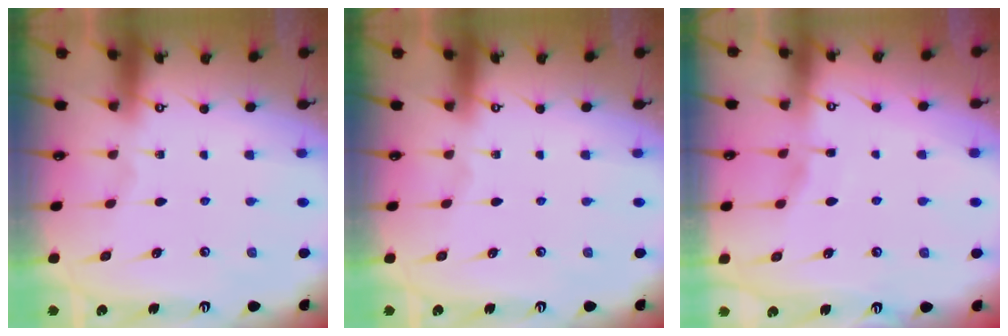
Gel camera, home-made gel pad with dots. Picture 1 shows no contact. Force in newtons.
{"total": 0.0}
{"total": 3.8, "press": 3.8, "slide": 0.3}